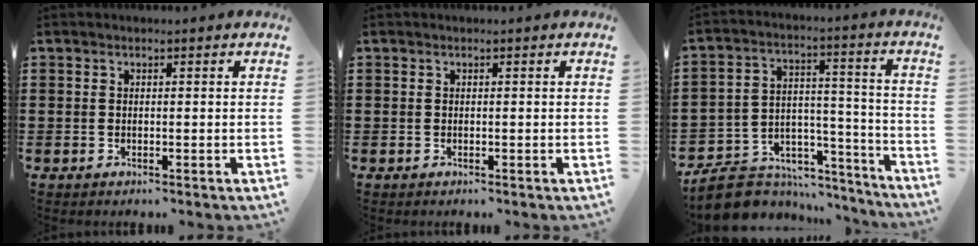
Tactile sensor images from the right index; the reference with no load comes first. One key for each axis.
{"total": 0.0}
{"total": 6.9, "fx": -6.0, "fy": 3.2, "fz": 1.2, "tx": -0.035, "ty": 0.002, "tz": -0.113}